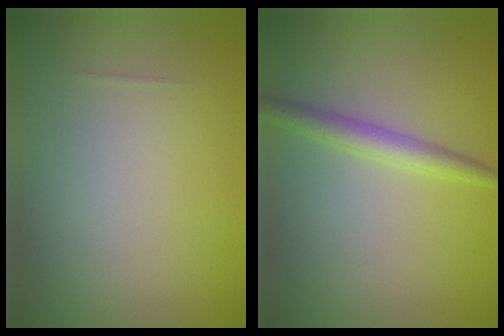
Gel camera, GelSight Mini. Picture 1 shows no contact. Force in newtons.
{"total": 2.3, "press": 2.3, "slide": 0.0}